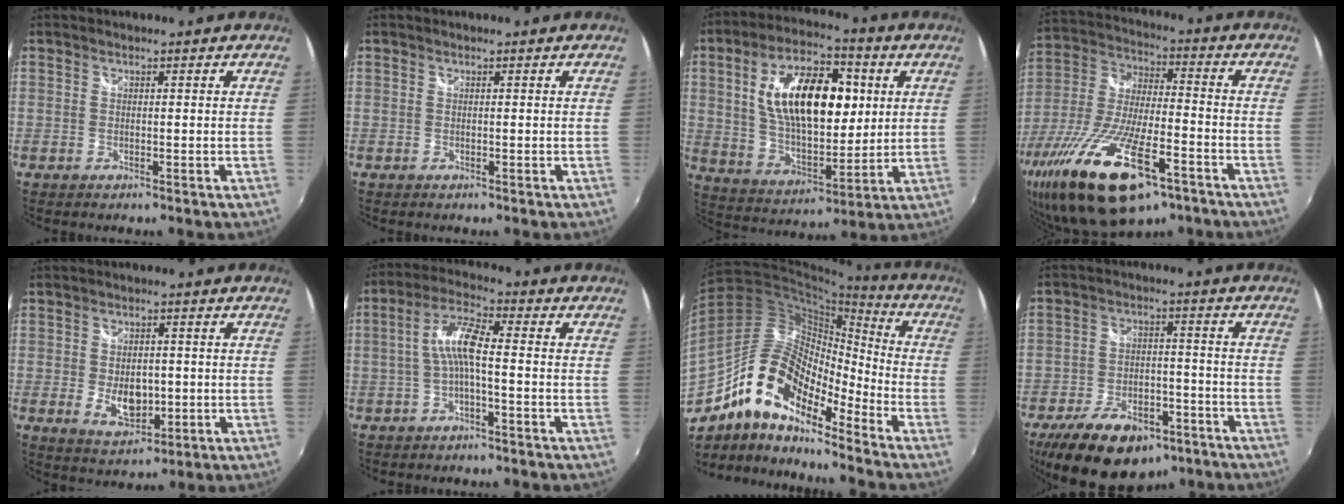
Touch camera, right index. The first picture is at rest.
{"total": 0.0}
{"total": 20.5, "force": [4.5, 10.7, 17.0], "torque": [-0.296, 0.019, 0.086]}
{"total": 25.8, "force": [-14.8, 9.2, 19.0], "torque": [-0.387, -0.060, -0.255]}
{"total": 6.7, "force": [-0.8, 4.3, 5.1], "torque": [-0.091, -0.010, -0.006]}
{"total": 6.5, "force": [-1.2, 1.1, 6.3], "torque": [-0.138, 0.015, -0.024]}
{"total": 16.4, "force": [-10.7, 5.8, 10.9], "torque": [-0.189, 0.004, -0.220]}
{"total": 18.0, "force": [-11.7, 9.8, 9.6], "torque": [-0.203, -0.003, -0.169]}